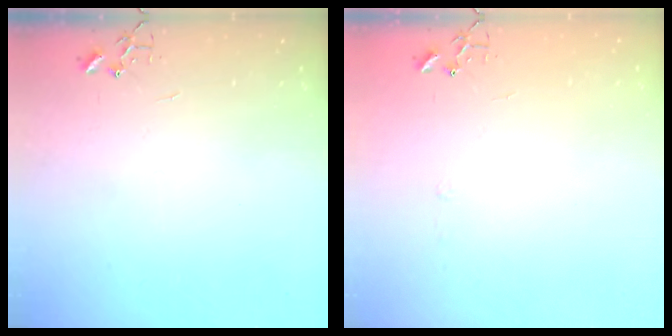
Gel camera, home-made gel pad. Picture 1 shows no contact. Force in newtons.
{"total": 2.8, "press": 2.8, "slide": 0.5}